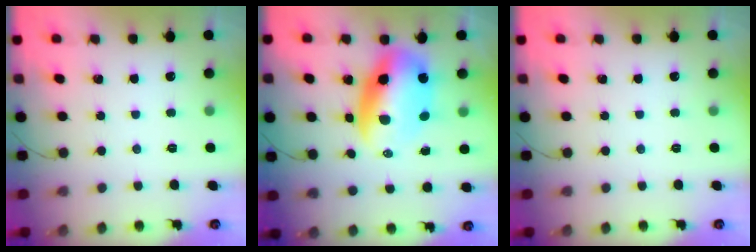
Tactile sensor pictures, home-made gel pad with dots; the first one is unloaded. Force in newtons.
{"total": 13.4, "press": 13.0, "slide": 3.1}
{"total": 0.0}